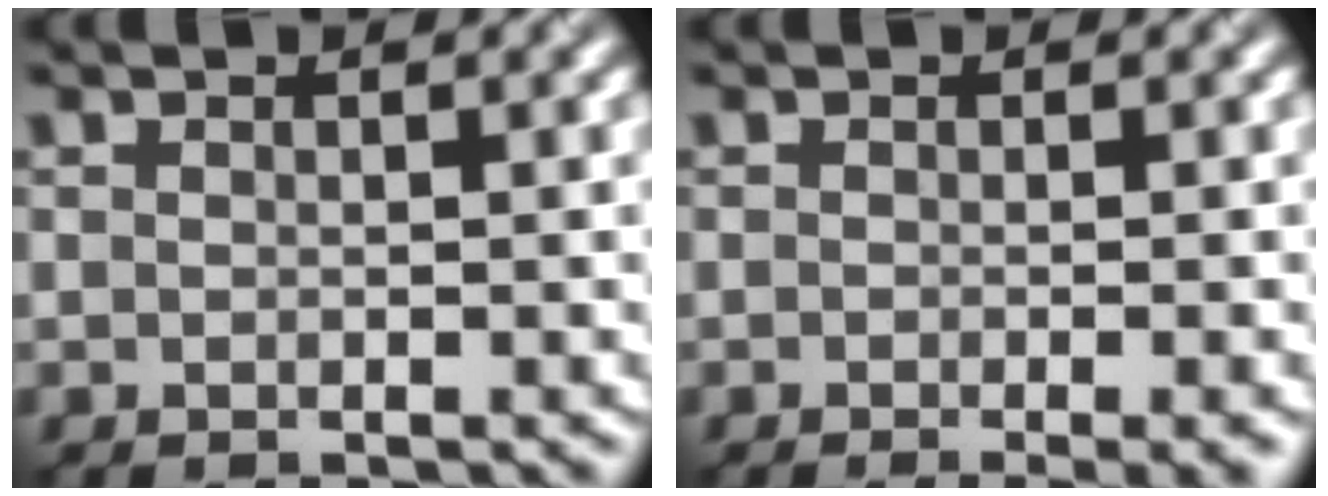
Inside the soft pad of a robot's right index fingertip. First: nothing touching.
{"total": 2.9, "force": [-1.1, 0.9, 2.6], "torque": [-0.020, -0.008, -0.013]}